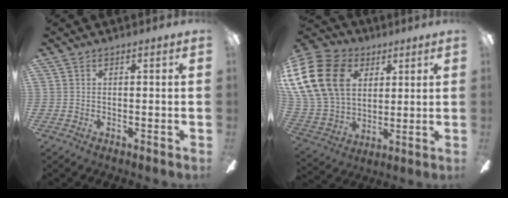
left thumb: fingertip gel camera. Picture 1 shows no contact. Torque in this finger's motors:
{"motor_torque": [0.17, 1.76, 2.21, -0.56, 0.38]}